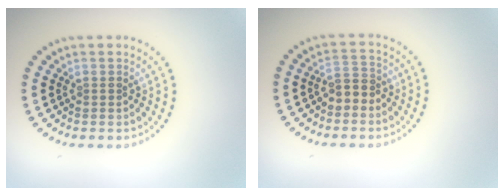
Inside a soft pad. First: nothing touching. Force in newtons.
{"total": 2.0, "press": 1.8, "slide": 0.9}